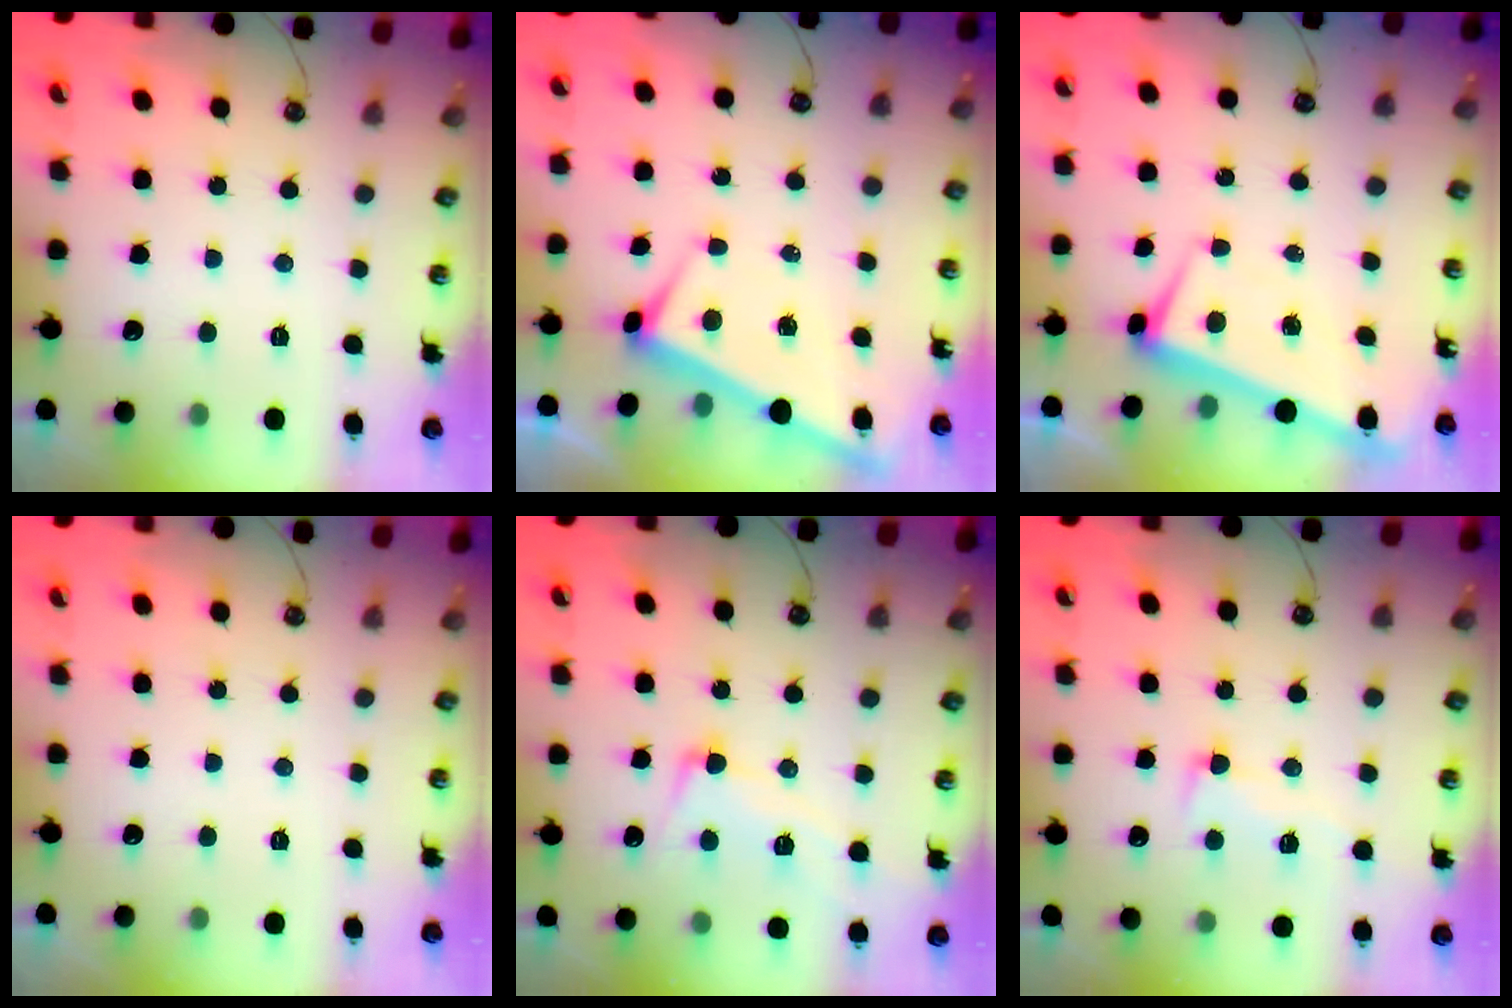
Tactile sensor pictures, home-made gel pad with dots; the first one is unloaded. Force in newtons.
{"total": 3.0, "press": 3.0, "slide": 0.0}
{"total": 1.5, "press": 0.4, "slide": 1.5}
{"total": 0.0}
{"total": 3.9, "press": 3.8, "slide": 1.1}
{"total": 5.0, "press": 4.9, "slide": 1.2}